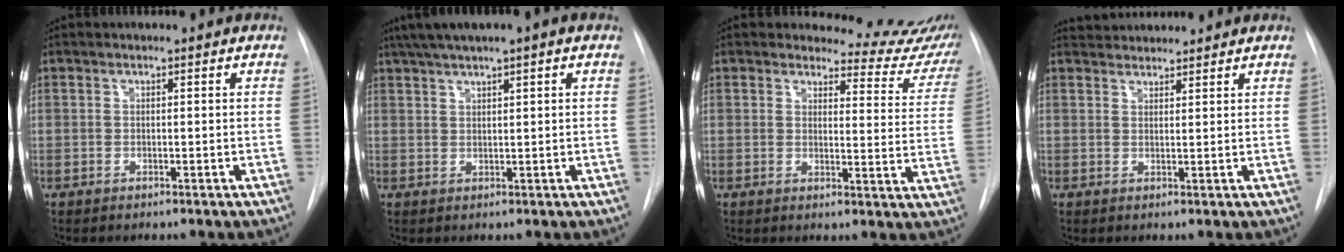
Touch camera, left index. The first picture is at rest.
{"total": 6.8, "force": [4.5, 0.2, 5.1], "torque": [-0.089, 0.034, 0.074]}
{"total": 12.3, "force": [12.1, 2.4, 0.7], "torque": [0.025, -0.081, 0.107]}
{"total": 3.9, "force": [3.9, 0.6, 0.1], "torque": [-0.006, 0.032, 0.067]}